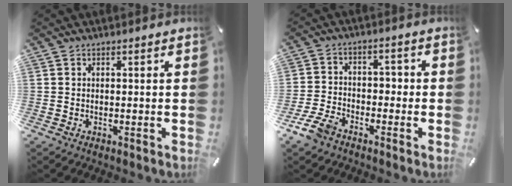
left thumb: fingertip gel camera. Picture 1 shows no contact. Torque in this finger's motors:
{"motor_torque": [1.32, 1.26, -0.15, -0.41, 0.18]}